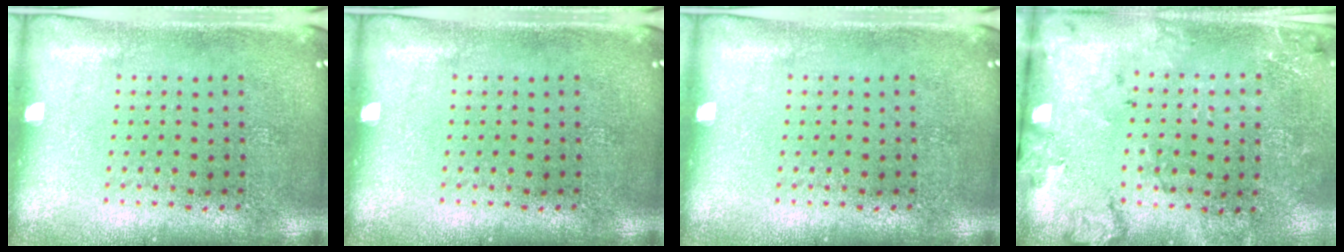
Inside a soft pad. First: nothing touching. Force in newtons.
{"total": 0.0}
{"total": 0.0}
{"total": 1.8, "press": 1.7, "slide": 0.7}